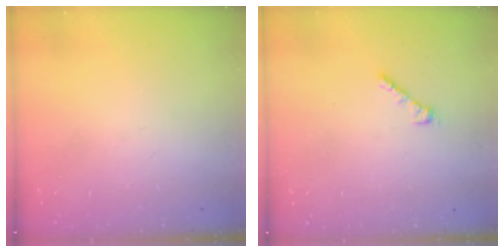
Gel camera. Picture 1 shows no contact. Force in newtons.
{"total": 4.1, "press": 4.1, "slide": 0.9}